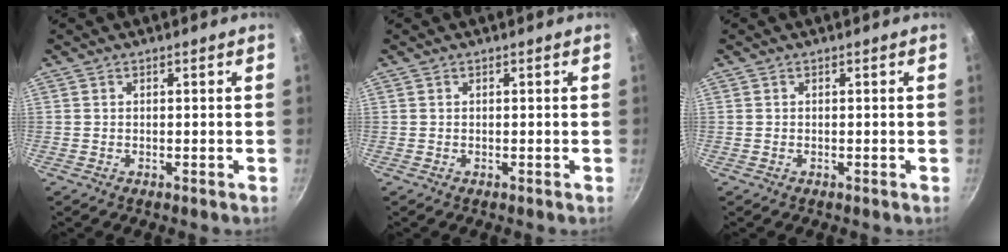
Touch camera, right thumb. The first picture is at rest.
{"total": 0.0}
{"total": 0.0}